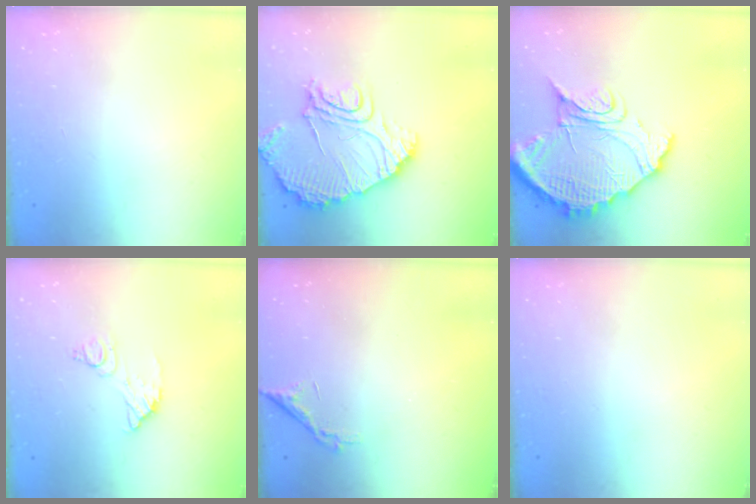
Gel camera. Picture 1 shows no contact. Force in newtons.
{"total": 16.5, "press": 16.4, "slide": 1.9}
{"total": 17.6, "press": 17.5, "slide": 1.3}
{"total": 8.3, "press": 8.3, "slide": 0.6}
{"total": 6.8, "press": 6.8, "slide": 0.4}
{"total": 0.0}